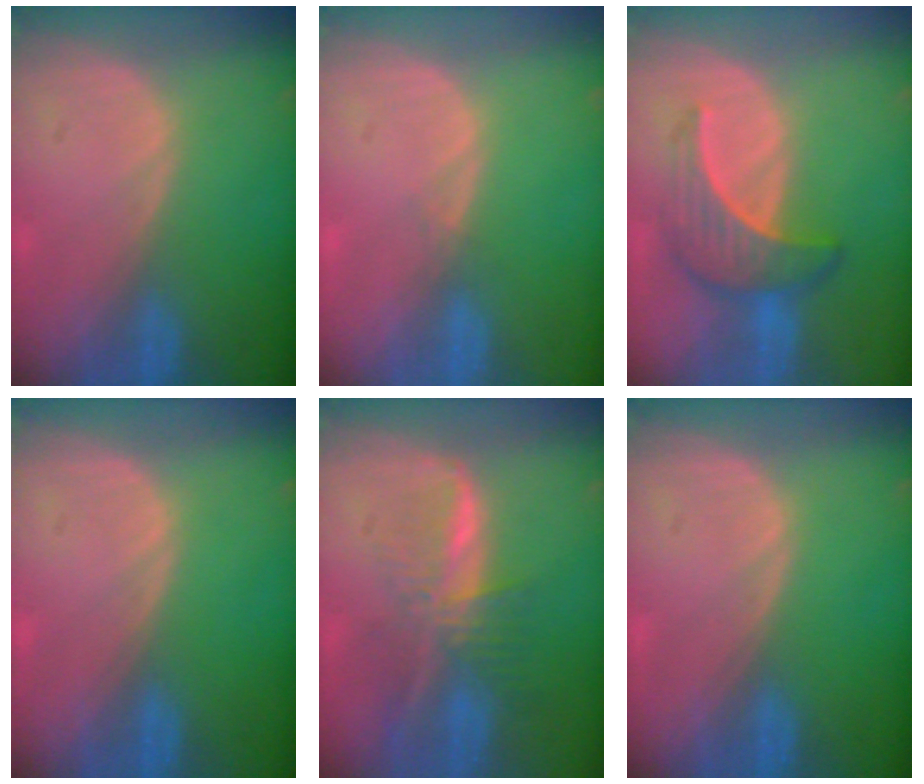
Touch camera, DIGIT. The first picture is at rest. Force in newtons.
{"total": 0.6, "press": 0.6, "slide": 0.2}
{"total": 6.7, "press": 6.4, "slide": 2.0}
{"total": 0.0}
{"total": 8.1, "press": 6.8, "slide": 4.3}
{"total": 0.0}